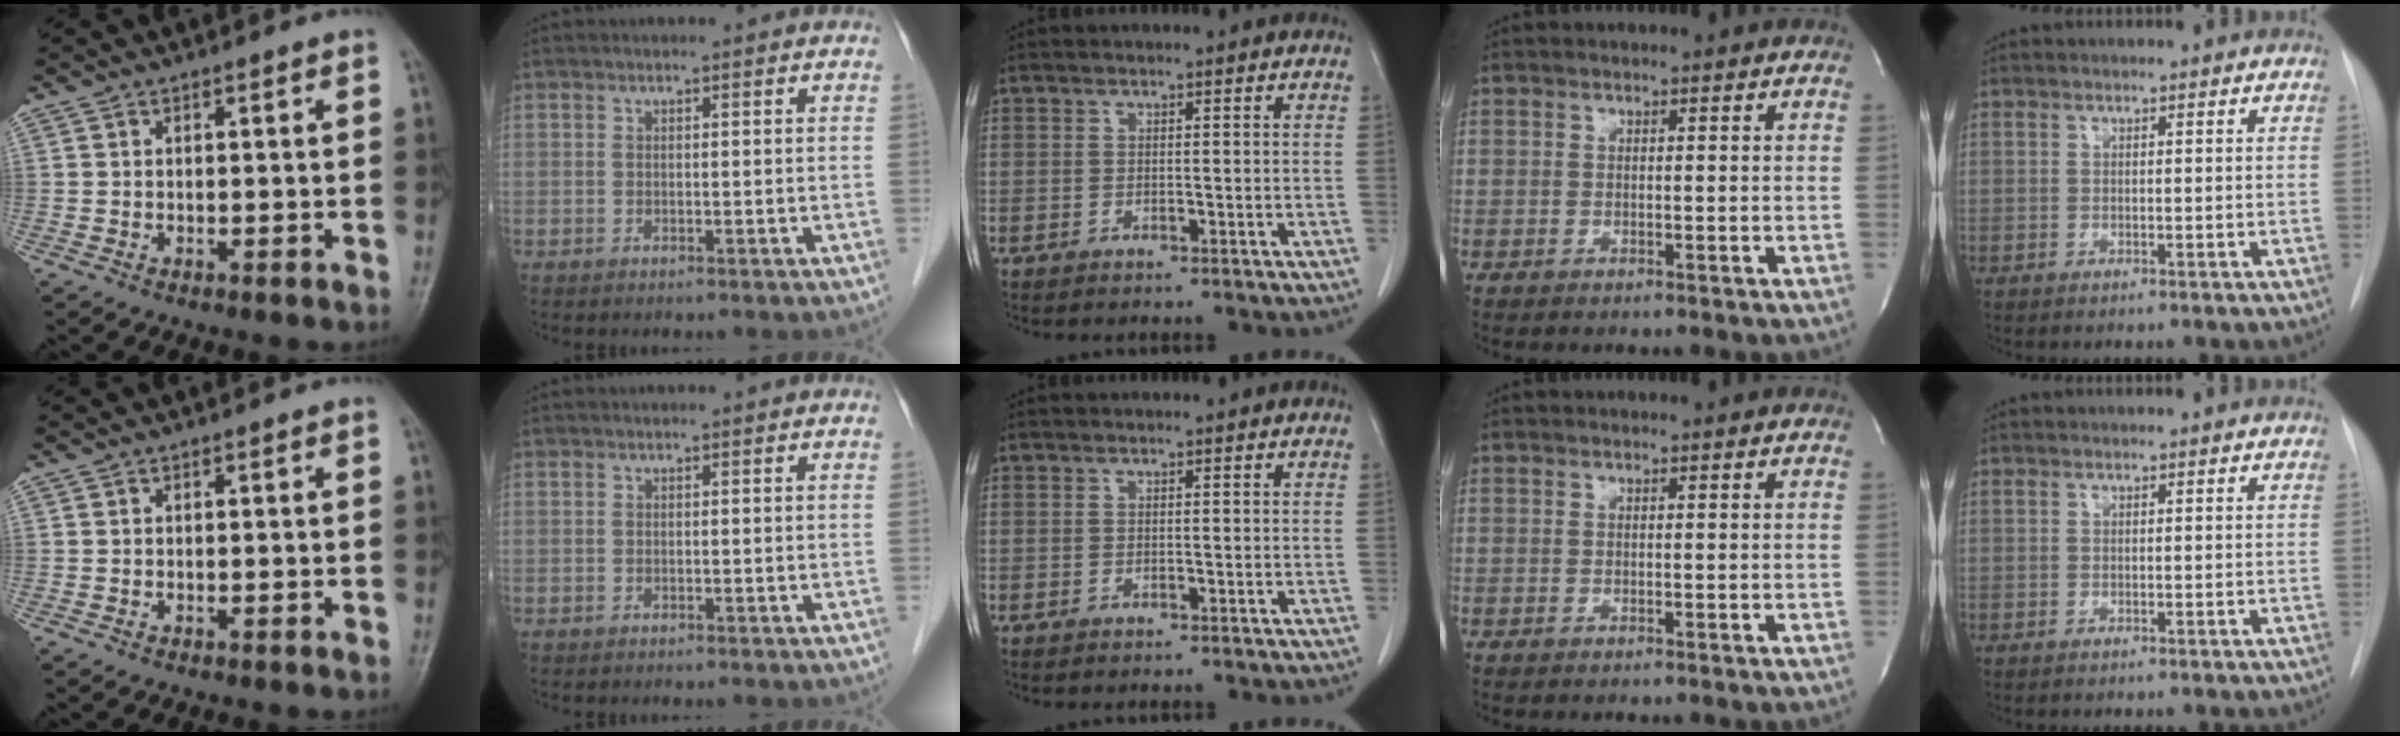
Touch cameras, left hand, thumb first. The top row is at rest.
{}